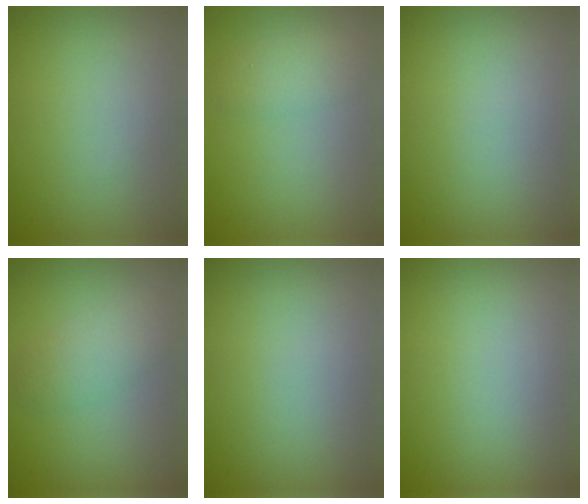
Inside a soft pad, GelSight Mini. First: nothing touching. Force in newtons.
{"total": 2.2, "press": 2.2, "slide": 0.1}
{"total": 0.0}
{"total": 2.7, "press": 2.7, "slide": 0.3}
{"total": 0.0}
{"total": 0.0}